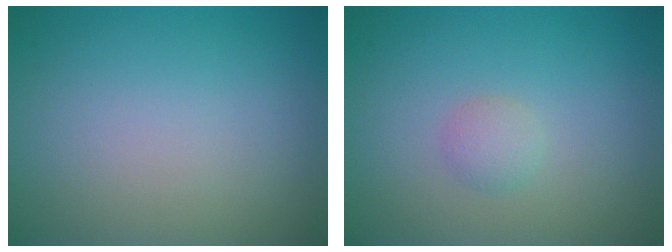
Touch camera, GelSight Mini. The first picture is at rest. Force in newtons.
{"total": 1.2, "press": 1.2, "slide": 0.0}